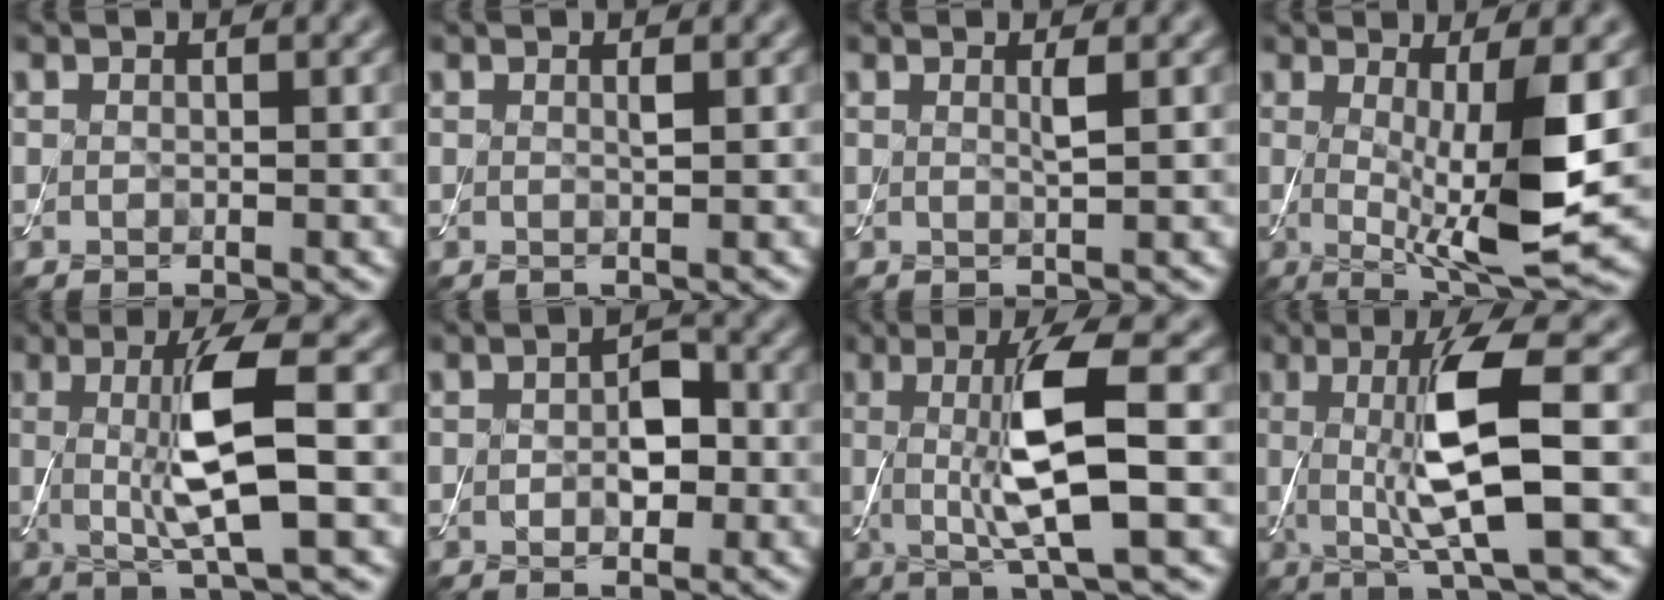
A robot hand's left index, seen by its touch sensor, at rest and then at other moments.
{"total": 0.5, "force": [0.2, 0.0, 0.5], "torque": [-0.008, 0.001, 0.002]}
{"total": 1.1, "force": [0.4, 0.1, 1.0], "torque": [-0.016, -0.001, 0.003]}
{"total": 8.6, "force": [-0.2, 1.8, 8.5], "torque": [-0.132, -0.023, 0.005]}
{"total": 6.9, "force": [0.4, 1.2, 6.8], "torque": [-0.126, -0.004, 0.008]}
{"total": 3.3, "force": [-0.3, 2.0, 2.6], "torque": [-0.043, -0.001, -0.007]}
{"total": 7.4, "force": [0.3, 1.3, 7.3], "torque": [-0.127, -0.005, 0.008]}
{"total": 7.9, "force": [0.4, 1.5, 7.8], "torque": [-0.132, -0.006, 0.009]}